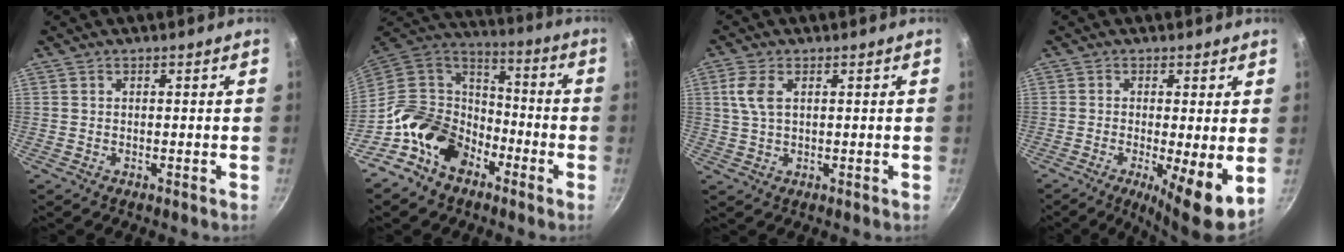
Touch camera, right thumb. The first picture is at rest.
{"total": 16.6, "force": [-8.6, 11.8, 7.9], "torque": [-0.086, 0.070, -0.171]}
{"total": 4.7, "force": [1.3, 2.4, 3.7], "torque": [-0.081, 0.004, 0.026]}
{"total": 8.6, "force": [-1.2, 1.7, 8.3], "torque": [-0.129, -0.012, -0.017]}